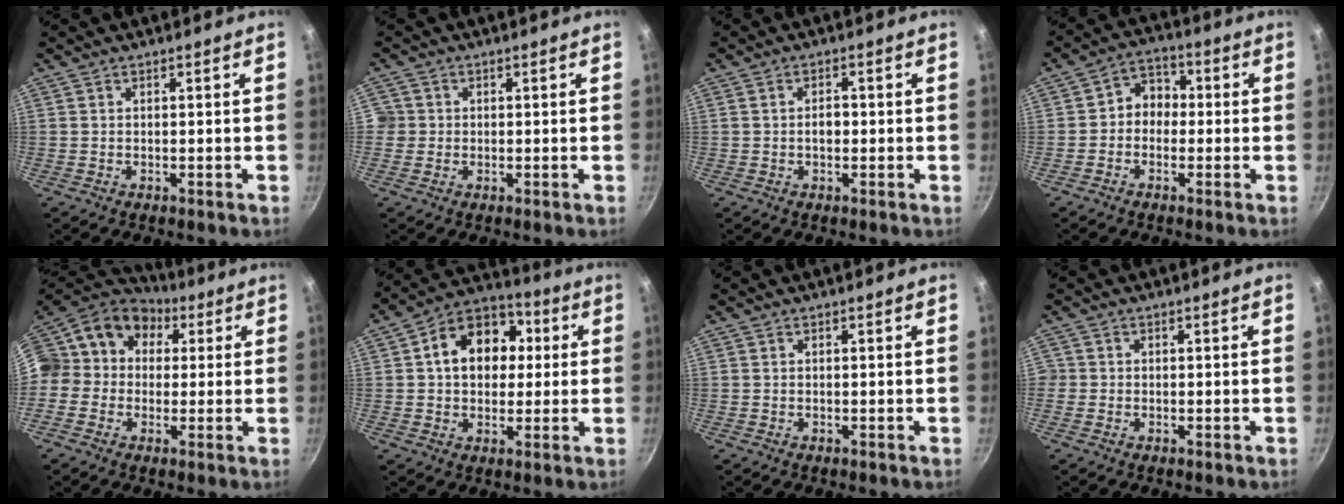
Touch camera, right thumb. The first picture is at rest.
{"total": 2.5, "force": [-0.2, 2.5, 0.4], "torque": [0.010, 0.008, -0.007]}
{"total": 2.3, "force": [-0.3, 1.5, 1.7], "torque": [-0.018, 0.010, -0.004]}
{"total": 5.8, "force": [-0.6, 4.9, 3.0], "torque": [-0.009, 0.021, -0.025]}
{"total": 16.3, "force": [3.0, 14.3, 7.4], "torque": [-0.118, 0.042, 0.030]}
{"total": 14.3, "force": [2.4, 10.9, 9.0], "torque": [-0.103, 0.024, 0.022]}
{"total": 0.0}
{"total": 1.2, "force": [-0.4, 1.1, 0.2], "torque": [0.002, 0.003, -0.008]}